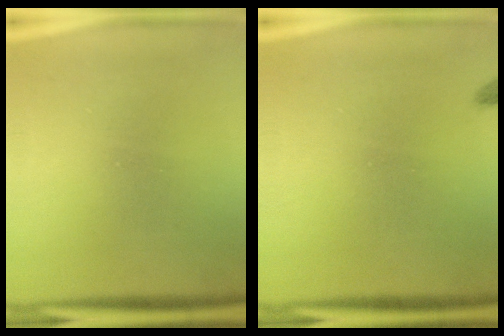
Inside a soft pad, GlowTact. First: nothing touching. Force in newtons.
{"total": 1.1}